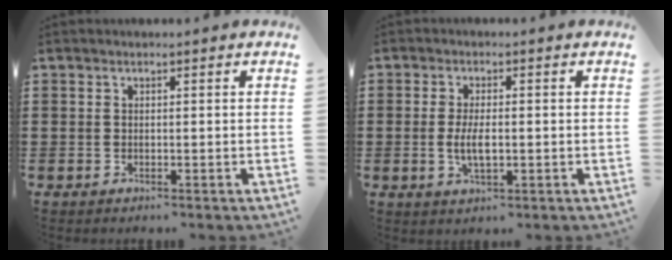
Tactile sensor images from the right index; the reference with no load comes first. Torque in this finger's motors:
{"motor_torque": [1.56, 0.58, 0.55, 0.14]}